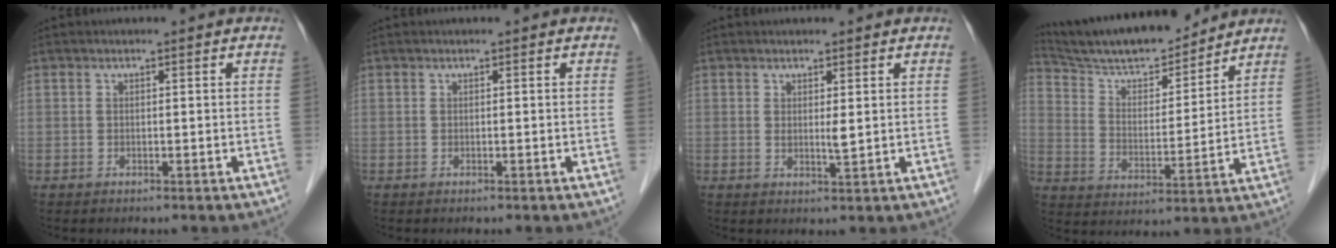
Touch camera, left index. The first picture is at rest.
{"total": 0.0}
{"total": 1.6, "force": [0.4, 0.2, 1.5], "torque": [-0.029, -0.010, 0.009]}
{"total": 15.3, "force": [14.2, 2.2, 5.1], "torque": [-0.093, 0.000, 0.241]}